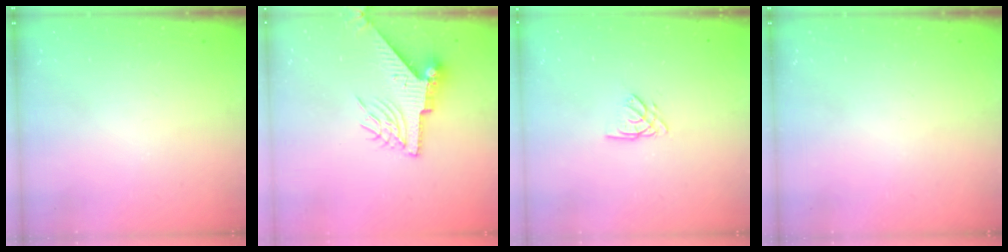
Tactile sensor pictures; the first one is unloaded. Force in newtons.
{"total": 9.4, "press": 9.3, "slide": 1.0}
{"total": 2.7, "press": 2.7, "slide": 0.3}
{"total": 0.0}